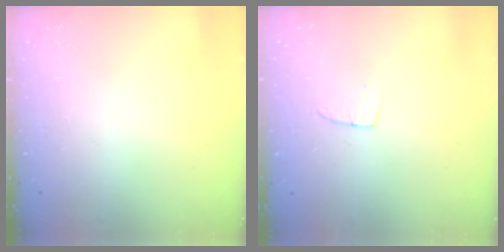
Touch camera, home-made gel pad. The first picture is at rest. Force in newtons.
{"total": 2.9, "press": 2.9, "slide": 0.1}